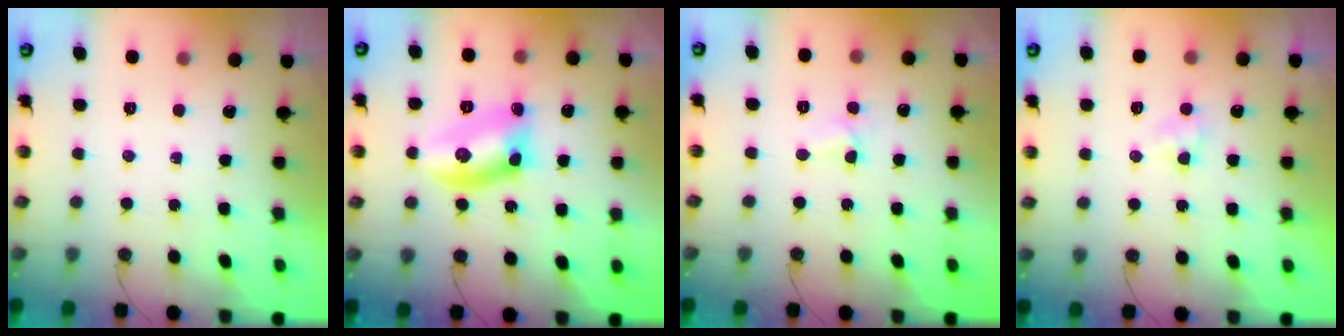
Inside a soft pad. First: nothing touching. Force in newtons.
{"total": 11.6, "press": 11.4, "slide": 2.1}
{"total": 3.5, "press": 3.4, "slide": 0.5}
{"total": 3.3, "press": 3.3, "slide": 0.5}